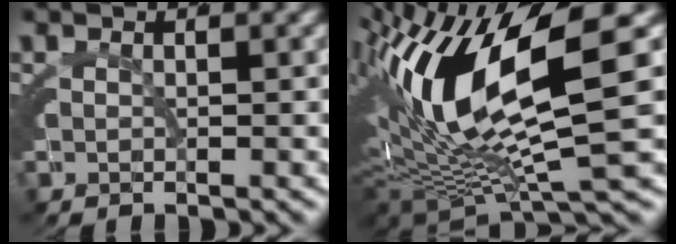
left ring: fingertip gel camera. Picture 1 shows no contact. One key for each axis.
{"total": 15.0, "fx": -0.1, "fy": 7.6, "fz": 13.0, "tx": -0.236, "ty": -0.016, "tz": 0.012}